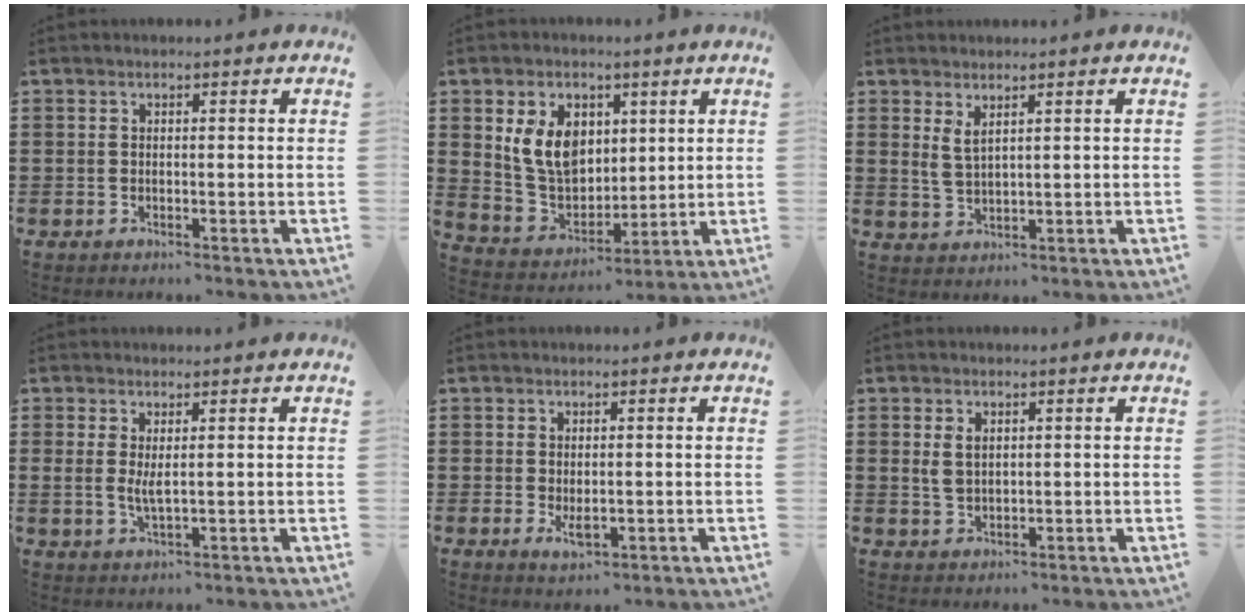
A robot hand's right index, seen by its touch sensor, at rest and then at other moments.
{"total": 8.9, "force": [2.7, 6.6, 5.2], "torque": [-0.146, 0.013, 0.049]}
{"total": 2.6, "force": [1.9, 0.7, 1.6], "torque": [-0.036, 0.003, 0.035]}
{"total": 2.7, "force": [0.8, 0.6, 2.5], "torque": [-0.052, 0.000, 0.015]}
{"total": 2.2, "force": [-0.2, 1.0, 1.9], "torque": [-0.036, -0.001, -0.004]}
{"total": 2.6, "force": [1.0, 1.5, 1.8], "torque": [-0.040, 0.005, 0.018]}